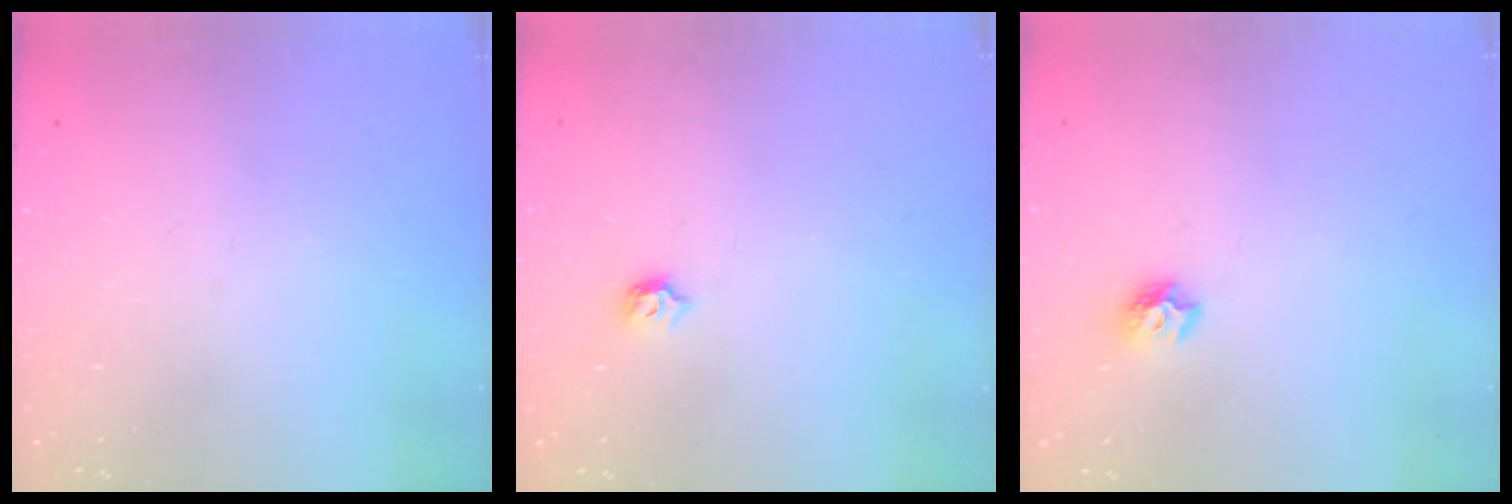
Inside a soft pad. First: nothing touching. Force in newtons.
{"total": 4.4, "press": 4.3, "slide": 0.8}
{"total": 5.1, "press": 5.0, "slide": 0.6}